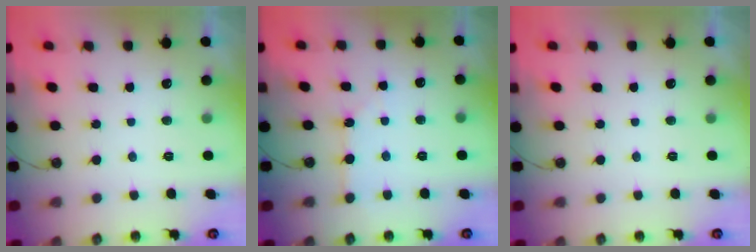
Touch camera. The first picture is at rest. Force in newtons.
{"total": 2.3, "press": 2.2, "slide": 0.4}
{"total": 0.0}